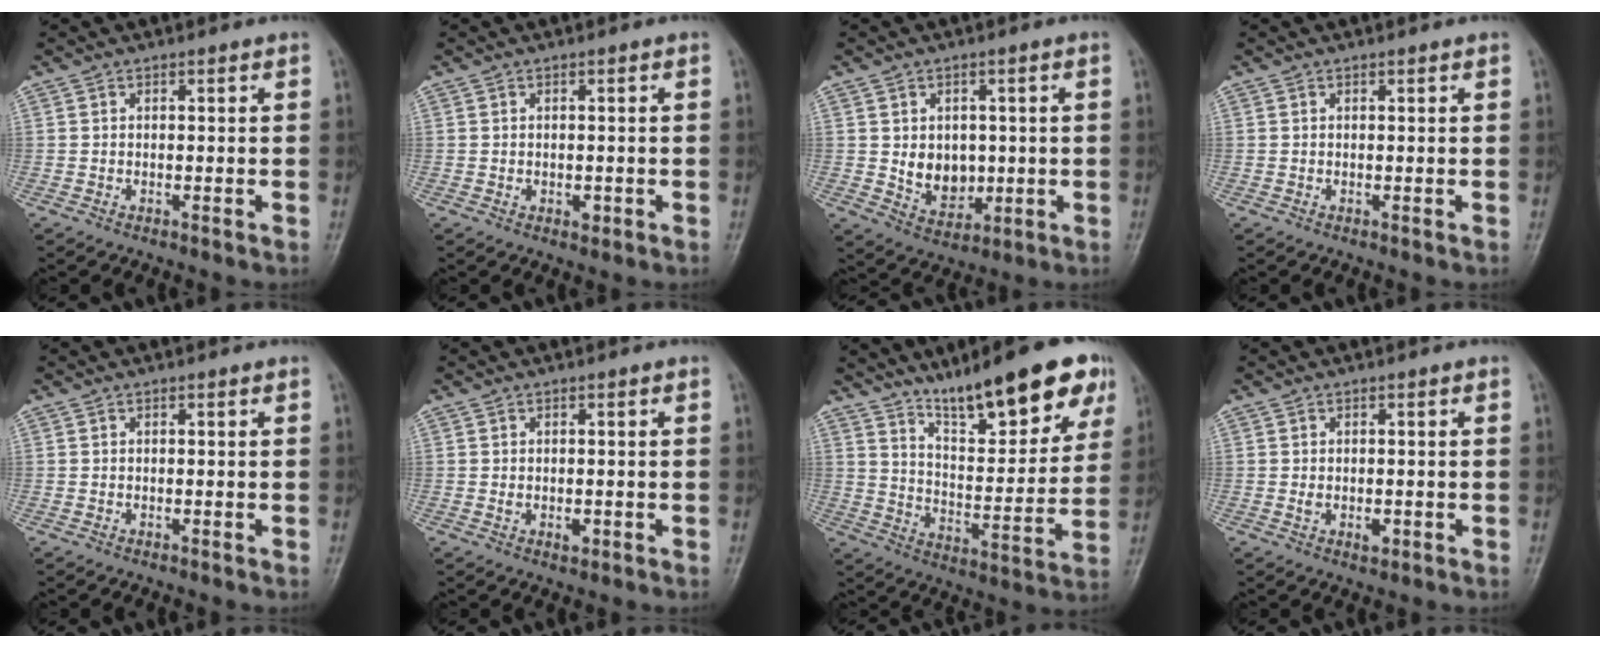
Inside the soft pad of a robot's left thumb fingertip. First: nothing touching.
{"total": 1.5, "force": [-0.4, 1.2, 1.0], "torque": [-0.008, 0.000, -0.003]}
{"total": 7.2, "force": [0.2, 5.6, 4.5], "torque": [-0.039, -0.010, 0.018]}
{"total": 0.0}
{"total": 0.0}
{"total": 1.7, "force": [-0.3, 1.1, 1.2], "torque": [-0.014, -0.002, -0.002]}
{"total": 19.2, "force": [12.8, 5.0, 13.4], "torque": [-0.159, -0.062, 0.205]}
{"total": 2.2, "force": [-0.4, 1.4, 1.7], "torque": [-0.021, 0.000, -0.003]}